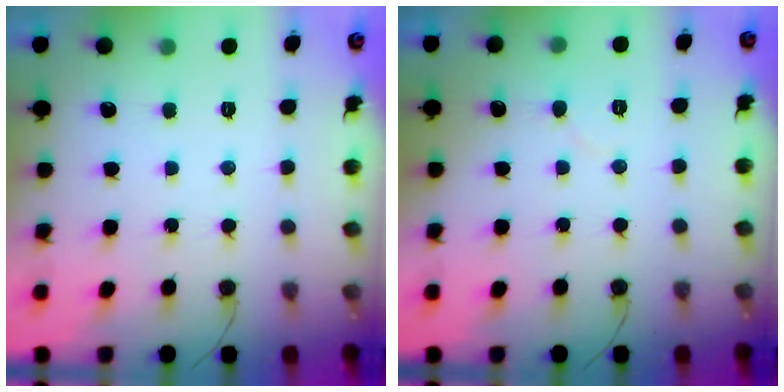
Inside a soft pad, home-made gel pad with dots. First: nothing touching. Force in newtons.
{"total": 3.5, "press": 3.4, "slide": 0.3}